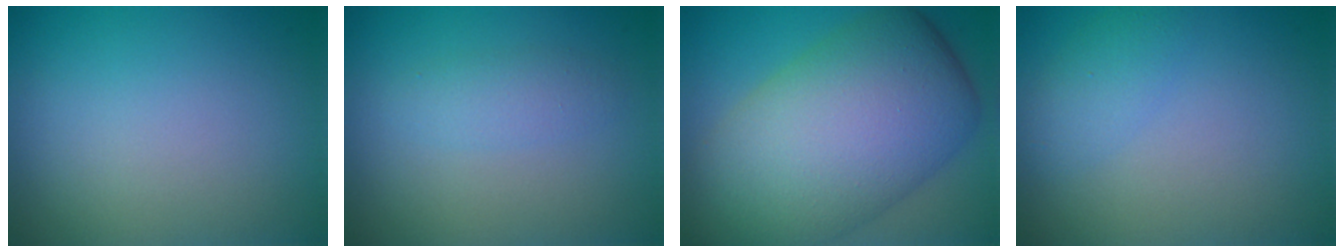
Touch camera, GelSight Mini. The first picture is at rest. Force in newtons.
{"total": 1.6, "press": 1.6, "slide": 0.1}
{"total": 13.9, "press": 13.9, "slide": 0.6}
{"total": 1.7, "press": 1.7, "slide": 0.0}